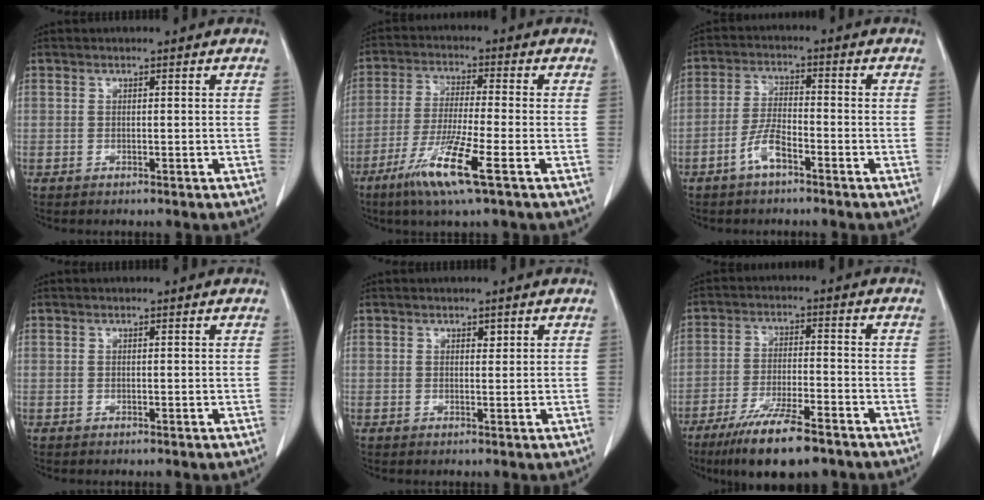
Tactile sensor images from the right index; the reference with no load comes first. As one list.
[{"total": 10.3, "force": [-5.2, -0.3, 8.9], "torque": [-0.178, -0.029, -0.101]}, {"total": 4.9, "force": [-3.0, 1.2, 3.7], "torque": [-0.080, 0.005, -0.060]}, {"total": 0.0}, {"total": 0.8, "force": [0.5, 0.4, 0.4], "torque": [-0.004, -0.003, 0.006]}, {"total": 12.2, "force": [-8.7, 2.2, 8.3], "torque": [-0.144, -0.027, -0.145]}]